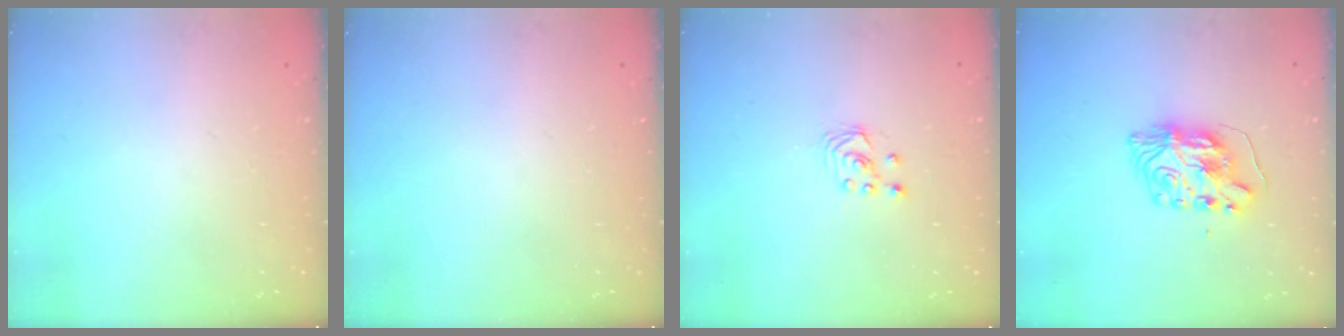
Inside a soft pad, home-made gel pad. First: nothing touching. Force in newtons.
{"total": 0.0}
{"total": 1.8, "press": 1.8, "slide": 0.2}
{"total": 8.1, "press": 8.1, "slide": 0.9}